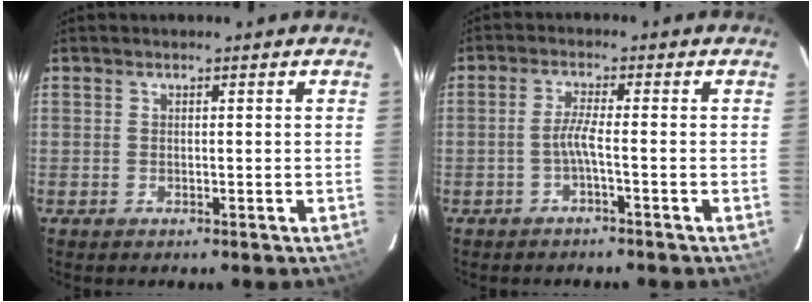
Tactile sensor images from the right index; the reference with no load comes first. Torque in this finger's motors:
{"motor_torque": [0.45, -0.29, 0.32, 0.08]}